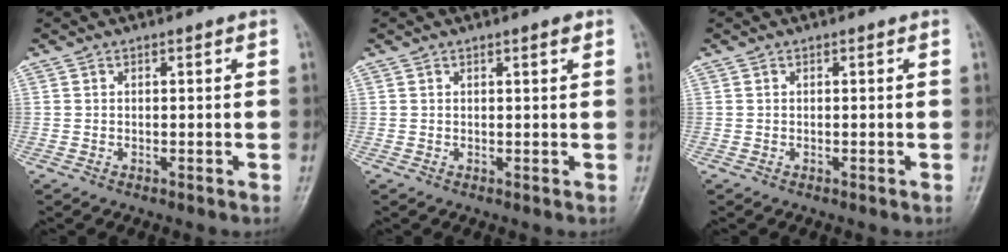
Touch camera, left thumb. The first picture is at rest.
{"total": 1.3, "force": [0.8, 0.2, 1.0], "torque": [-0.013, -0.003, 0.010]}
{"total": 0.0}